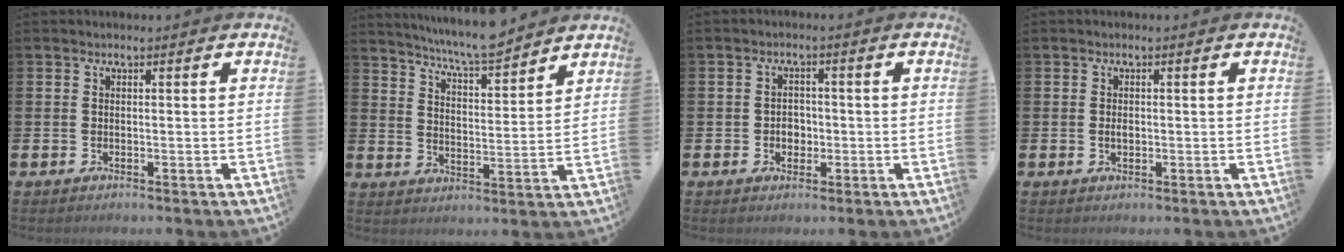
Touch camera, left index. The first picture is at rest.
{"total": 7.2, "force": [7.0, 0.0, 1.7], "torque": [-0.053, -0.041, 0.126]}
{"total": 2.5, "force": [-0.5, 2.2, 1.3], "torque": [-0.012, 0.002, -0.016]}
{"total": 1.1, "force": [-0.1, 0.6, 0.9], "torque": [-0.017, 0.005, -0.003]}